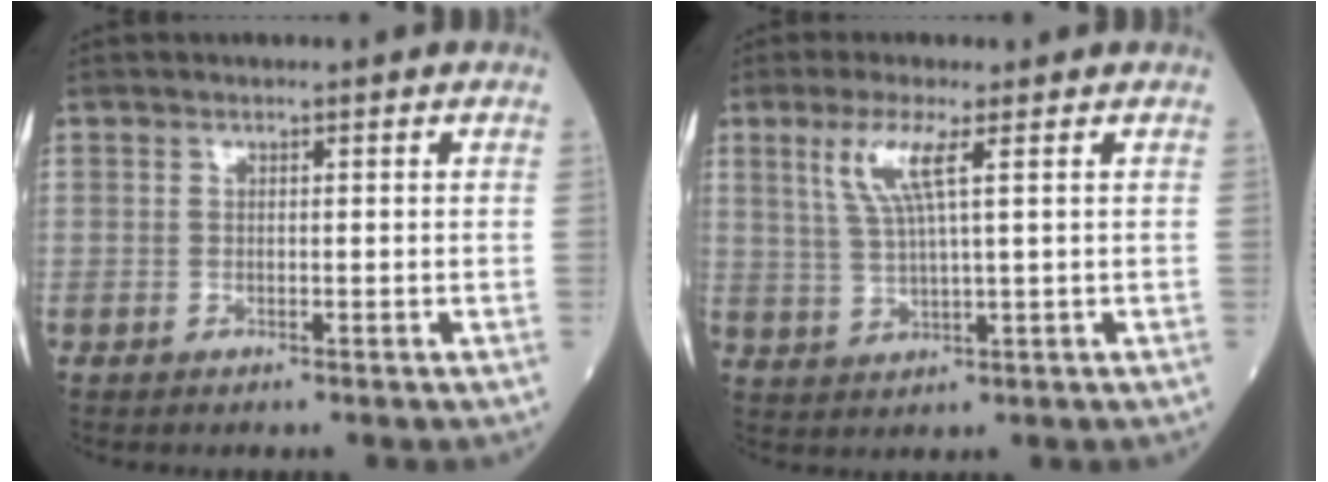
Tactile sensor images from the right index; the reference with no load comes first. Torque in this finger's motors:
{"motor_torque": [0.13, 0.12, 0.12, 0.05]}